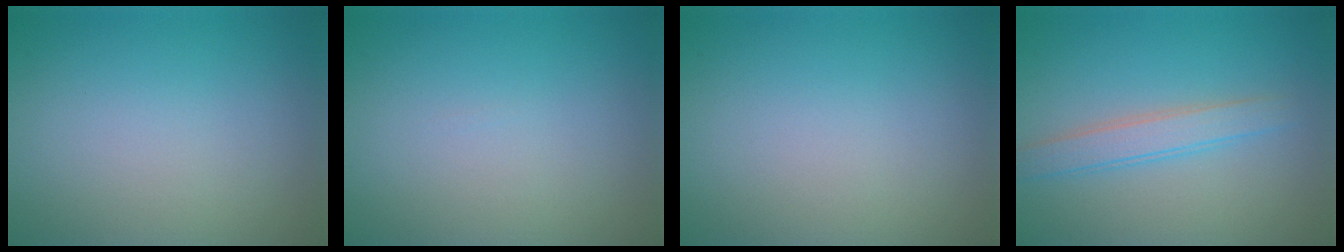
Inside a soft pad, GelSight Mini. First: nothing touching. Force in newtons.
{"total": 0.0}
{"total": 0.0}
{"total": 2.6, "press": 2.6, "slide": 0.0}